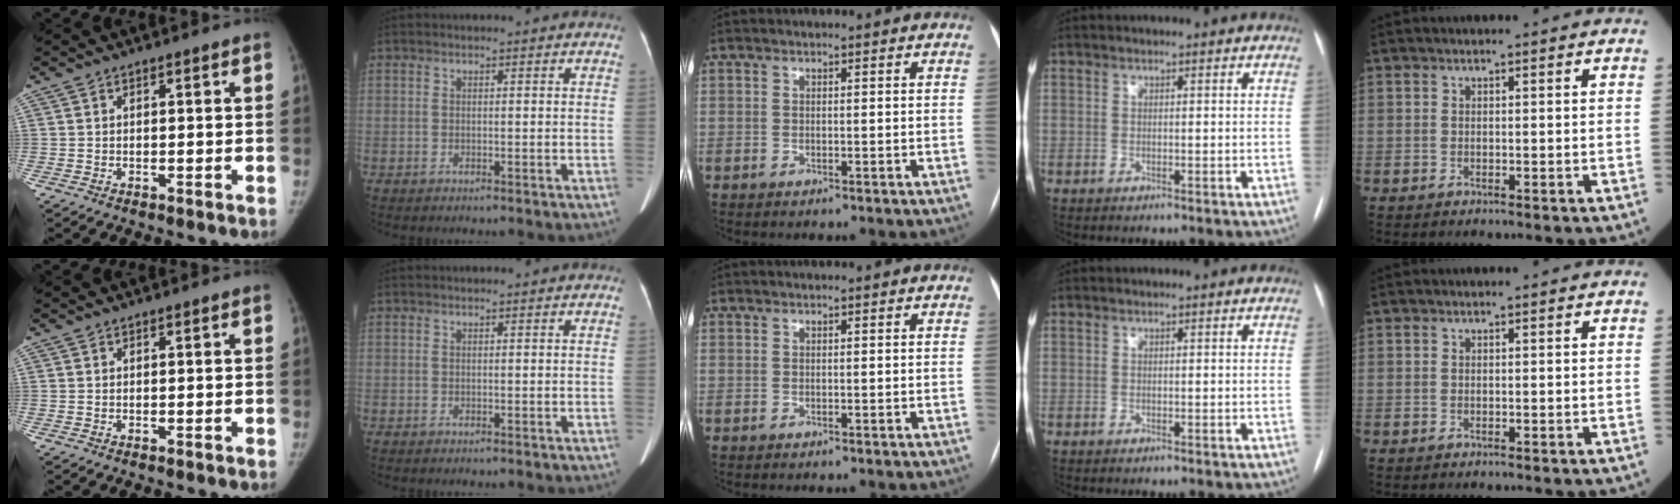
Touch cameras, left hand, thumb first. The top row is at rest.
{}